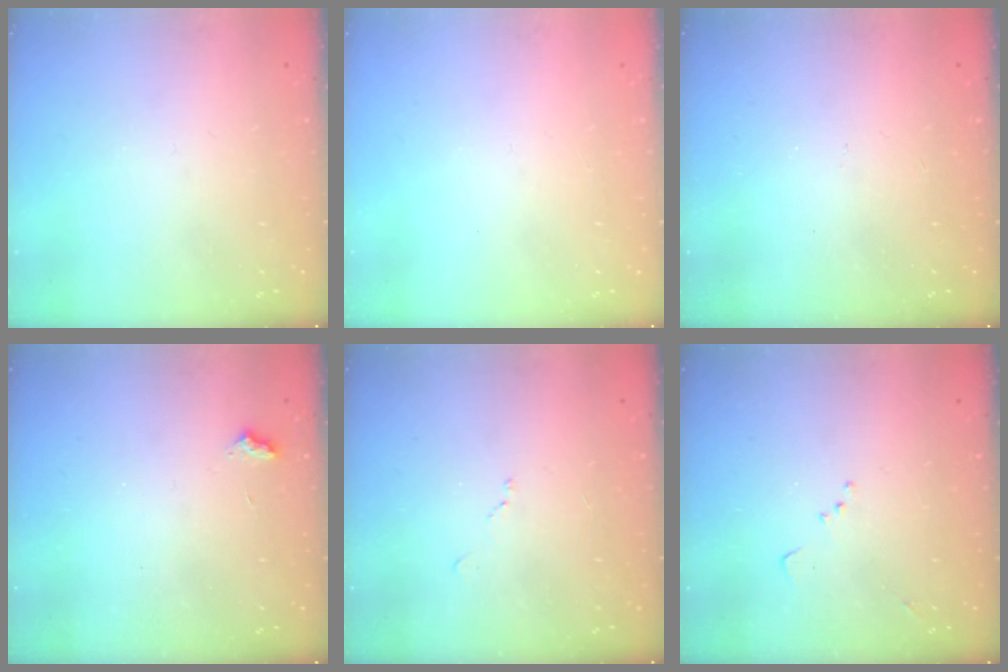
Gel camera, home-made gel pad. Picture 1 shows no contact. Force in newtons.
{"total": 0.0}
{"total": 3.8, "press": 3.8, "slide": 0.7}
{"total": 2.7, "press": 2.7, "slide": 0.4}
{"total": 6.7, "press": 6.6, "slide": 0.9}
{"total": 7.9, "press": 7.8, "slide": 0.9}